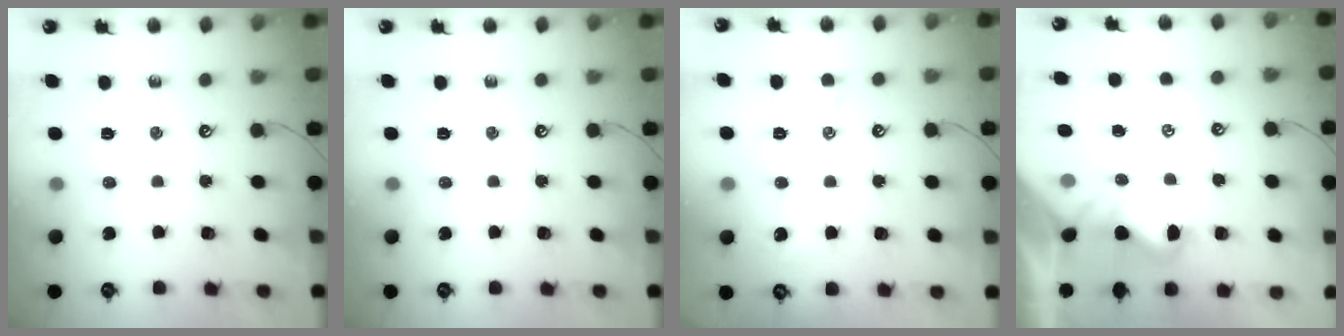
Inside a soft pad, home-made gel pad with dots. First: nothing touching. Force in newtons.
{"total": 0.0}
{"total": 0.9, "press": 0.7, "slide": 0.5}
{"total": 1.1, "press": 1.0, "slide": 0.5}